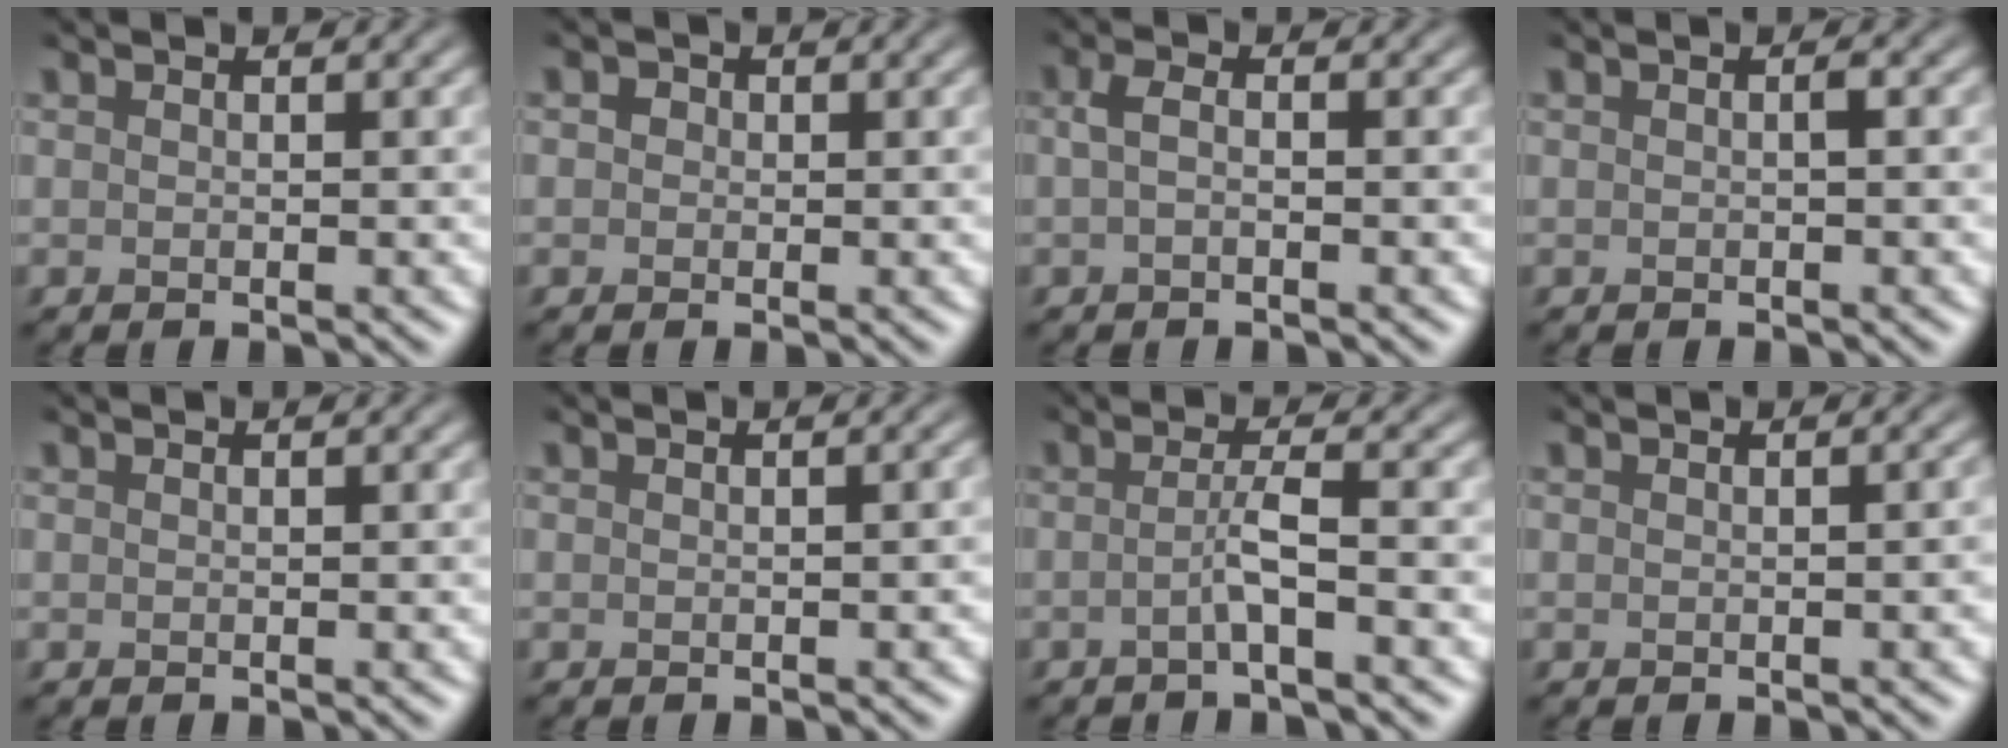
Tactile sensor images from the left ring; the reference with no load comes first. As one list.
[{"total": 1.1, "force": [0.3, 1.0, 0.4], "torque": [0.000, 0.002, -0.005]}, {"total": 1.3, "force": [-0.2, 0.4, 1.2], "torque": [-0.026, 0.002, -0.007]}, {"total": 0.5, "force": [0.0, 0.0, 0.5], "torque": [-0.010, 0.002, 0.001]}, {"total": 0.0}, {"total": 0.7, "force": [-0.3, 0.2, 0.6], "torque": [-0.006, 0.001, -0.001]}, {"total": 2.3, "force": [-0.8, 0.1, 2.2], "torque": [-0.040, 0.005, -0.023]}, {"total": 1.2, "force": [-0.2, 0.4, 1.1], "torque": [-0.006, 0.002, 0.000]}]